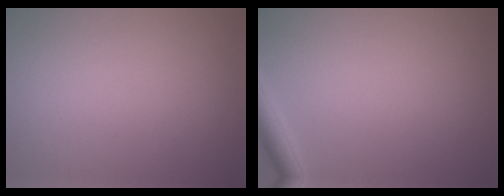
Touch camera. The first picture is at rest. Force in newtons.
{"total": 2.1, "press": 2.1, "slide": 0.1}